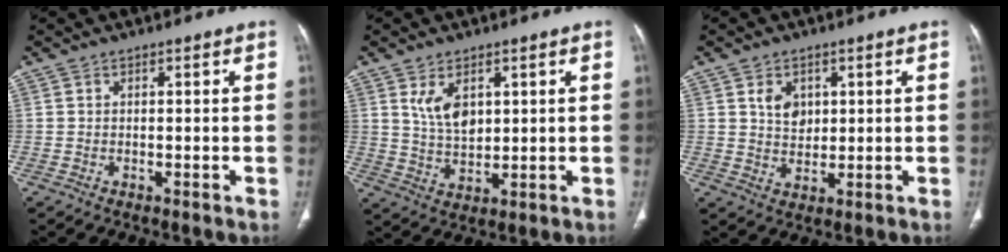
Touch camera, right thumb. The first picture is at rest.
{"total": 6.5, "force": [2.4, 3.8, 4.6], "torque": [-0.073, -0.018, 0.056]}
{"total": 4.9, "force": [1.6, 3.7, 2.8], "torque": [-0.028, -0.012, 0.034]}